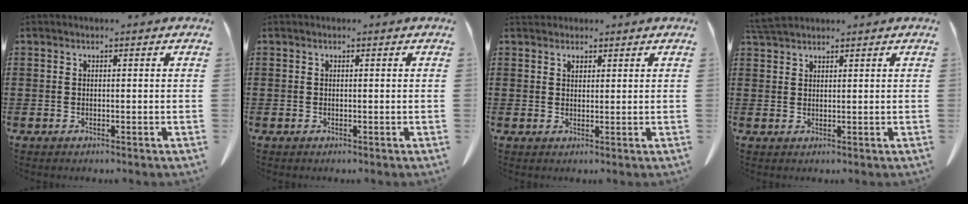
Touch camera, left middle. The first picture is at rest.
{"total": 0.0}
{"total": 1.6, "force": [1.4, 0.7, 0.3], "torque": [0.000, -0.004, 0.027]}
{"total": 3.1, "force": [2.8, 0.6, 1.2], "torque": [-0.033, -0.002, 0.056]}